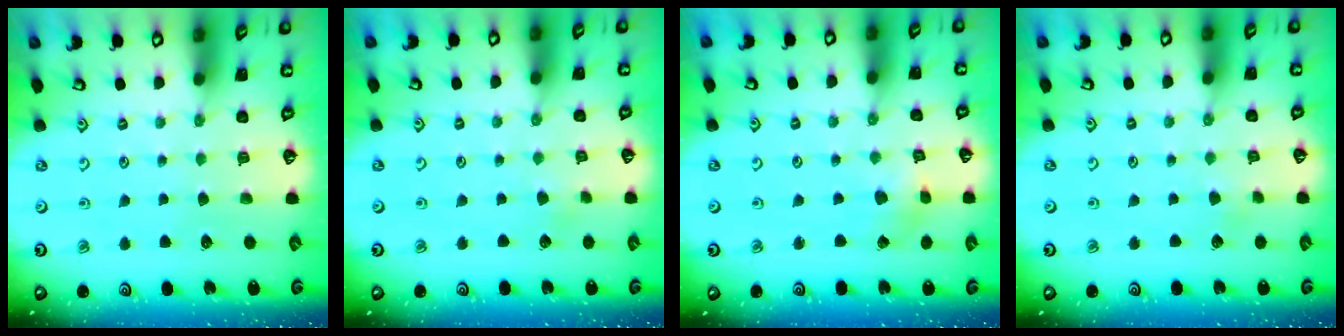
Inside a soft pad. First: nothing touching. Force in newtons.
{"total": 1.7, "press": 1.7, "slide": 0.1}
{"total": 2.6, "press": 2.6, "slide": 0.1}
{"total": 1.7, "press": 1.7, "slide": 0.1}